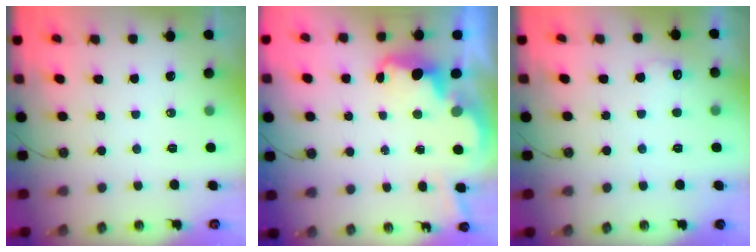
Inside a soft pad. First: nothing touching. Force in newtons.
{"total": 3.5, "press": 3.5, "slide": 0.7}
{"total": 6.4, "press": 6.3, "slide": 1.2}